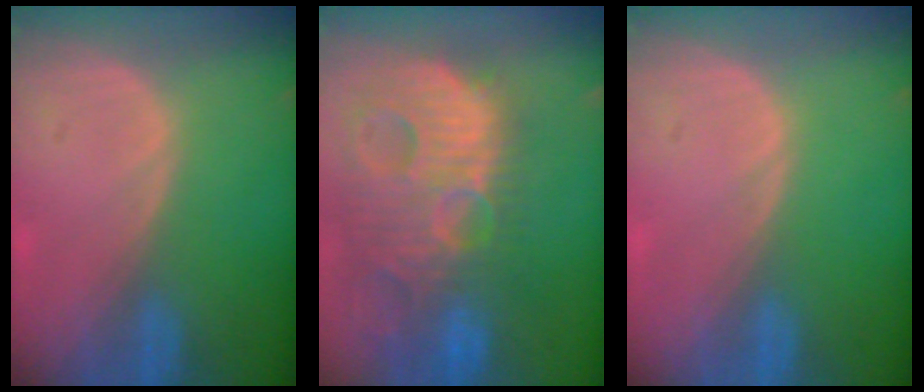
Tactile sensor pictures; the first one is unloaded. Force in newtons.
{"total": 14.6, "press": 12.7, "slide": 7.3}
{"total": 0.0}